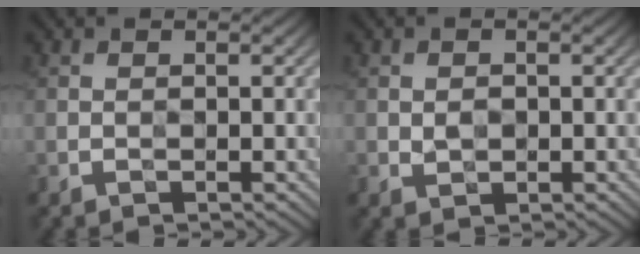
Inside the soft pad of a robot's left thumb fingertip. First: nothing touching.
{"total": 0.8, "force": [0.1, 0.7, 0.4], "torque": [-0.011, -0.001, -0.001]}